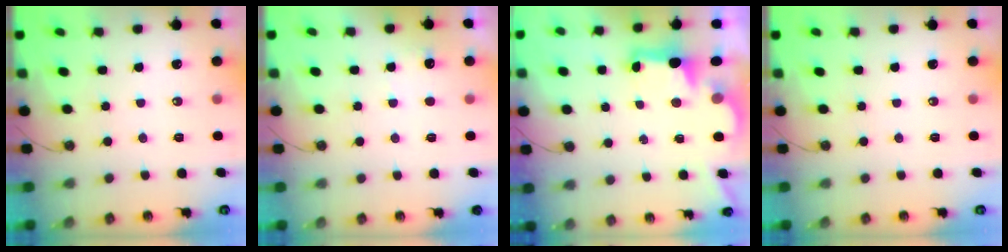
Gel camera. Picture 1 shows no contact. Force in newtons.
{"total": 4.0, "press": 3.8, "slide": 1.1}
{"total": 2.9, "press": 2.7, "slide": 0.9}
{"total": 0.0}